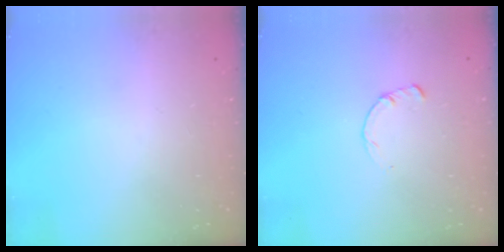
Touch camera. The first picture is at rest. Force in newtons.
{"total": 2.2, "press": 2.2, "slide": 0.3}